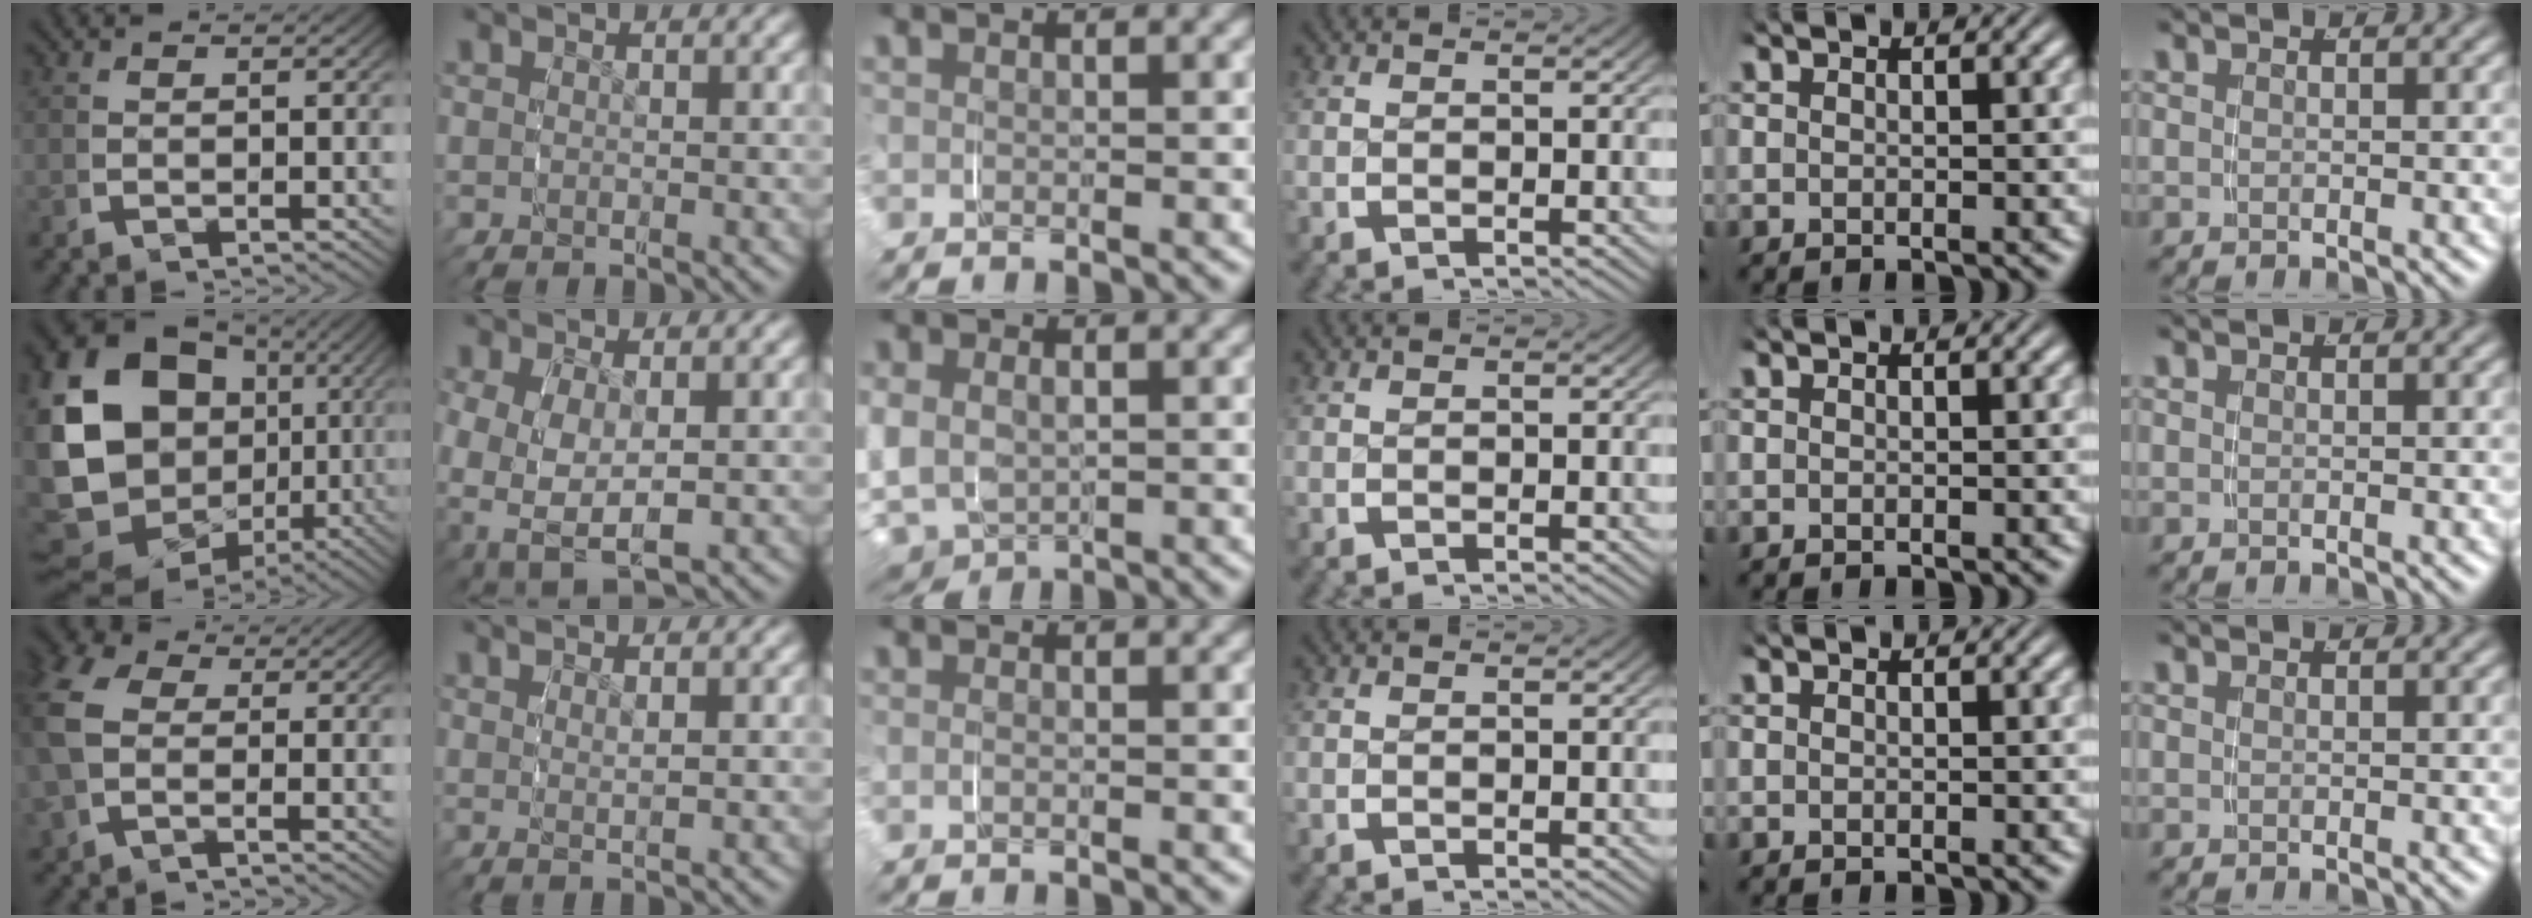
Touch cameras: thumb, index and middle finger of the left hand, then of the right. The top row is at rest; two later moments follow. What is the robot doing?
{"motion": "grasp_and_lifting", "object": "jacket"}